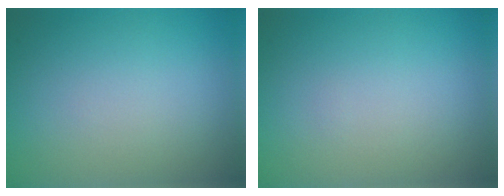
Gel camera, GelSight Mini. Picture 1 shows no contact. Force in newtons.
{"total": 0.0}